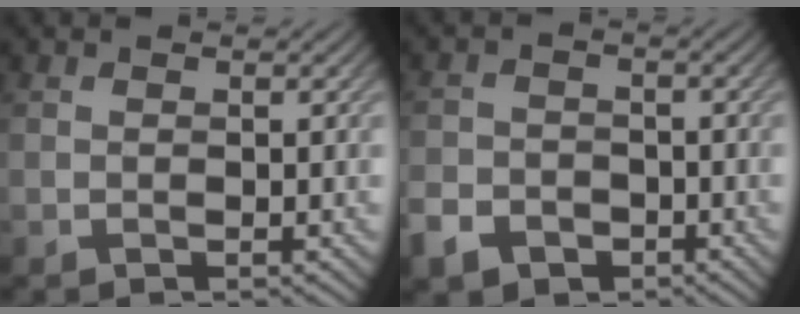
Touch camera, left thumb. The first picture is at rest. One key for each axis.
{"total": 4.8, "fx": -2.9, "fy": 3.3, "fz": 1.7, "tx": -0.044, "ty": -0.006, "tz": -0.061}